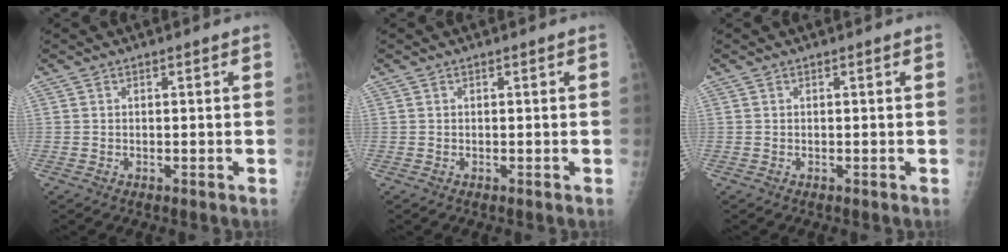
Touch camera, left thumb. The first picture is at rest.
{"total": 0.0}
{"total": 0.0}